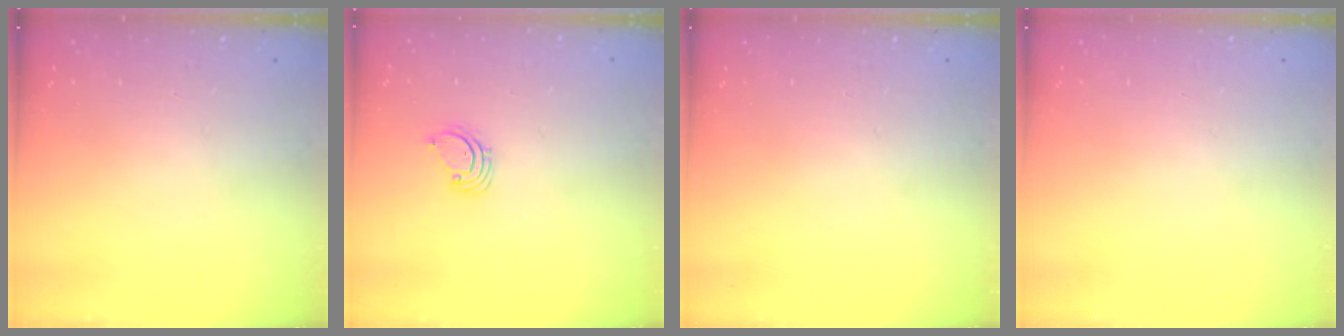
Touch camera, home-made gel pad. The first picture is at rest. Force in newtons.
{"total": 1.6, "press": 1.6, "slide": 0.1}
{"total": 0.0}
{"total": 0.0}